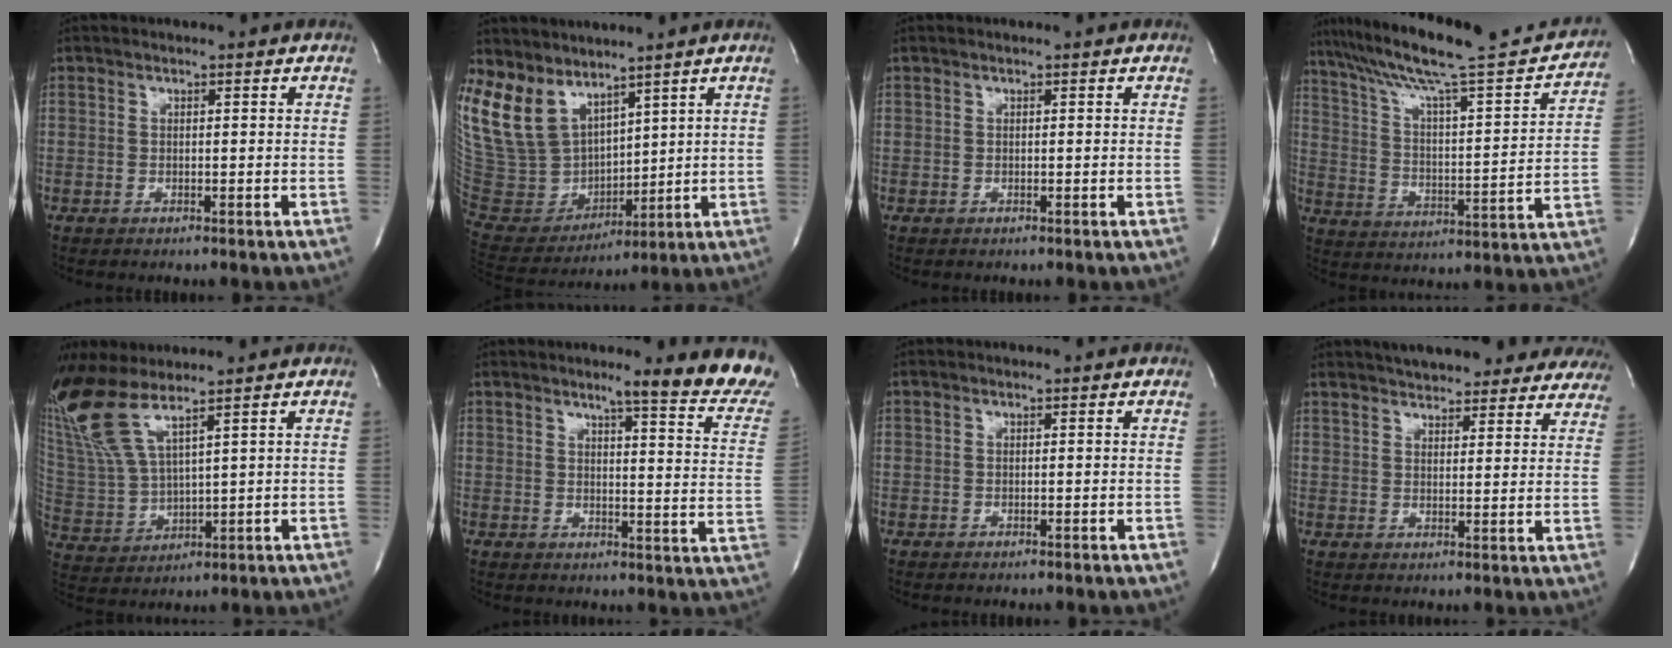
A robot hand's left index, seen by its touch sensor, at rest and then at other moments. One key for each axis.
{"total": 19.9, "fx": 13.9, "fy": 11.5, "fz": 8.3, "tx": -0.231, "ty": 0.026, "tz": 0.292}
{"total": 0.0}
{"total": 25.0, "fx": 21.5, "fy": 2.4, "fz": 12.6, "tx": -0.204, "ty": -0.006, "tz": 0.302}
{"total": 12.3, "fx": 8.9, "fy": 2.2, "fz": 8.2, "tx": -0.199, "ty": -0.004, "tz": 0.187}
{"total": 14.6, "fx": 12.9, "fy": 0.3, "fz": 6.8, "tx": -0.070, "ty": -0.075, "tz": 0.136}
{"total": 0.0}
{"total": 25.1, "fx": 22.6, "fy": 6.7, "fz": 8.6, "tx": -0.138, "ty": -0.018, "tz": 0.272}